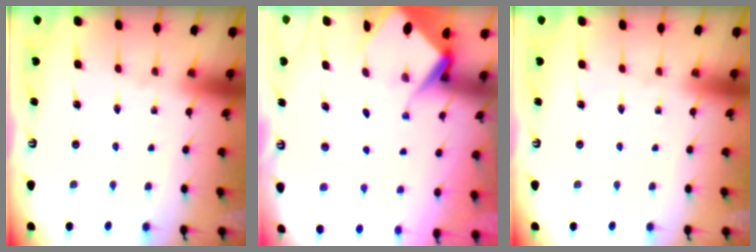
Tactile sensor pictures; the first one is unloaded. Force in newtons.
{"total": 6.1, "press": 6.1, "slide": 0.5}
{"total": 0.0}